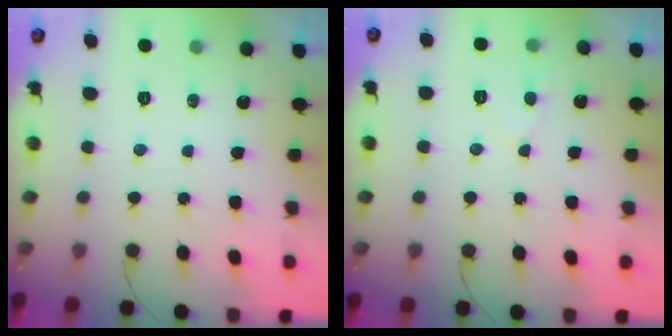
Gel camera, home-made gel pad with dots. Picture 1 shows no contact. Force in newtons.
{"total": 3.5, "press": 3.5, "slide": 0.3}